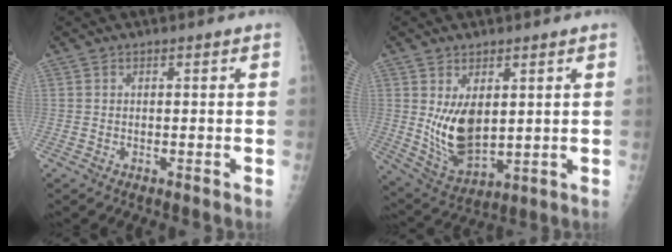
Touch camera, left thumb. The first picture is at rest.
{"total": 10.2, "force": [1.9, 5.8, 8.2], "torque": [-0.130, -0.025, 0.056]}